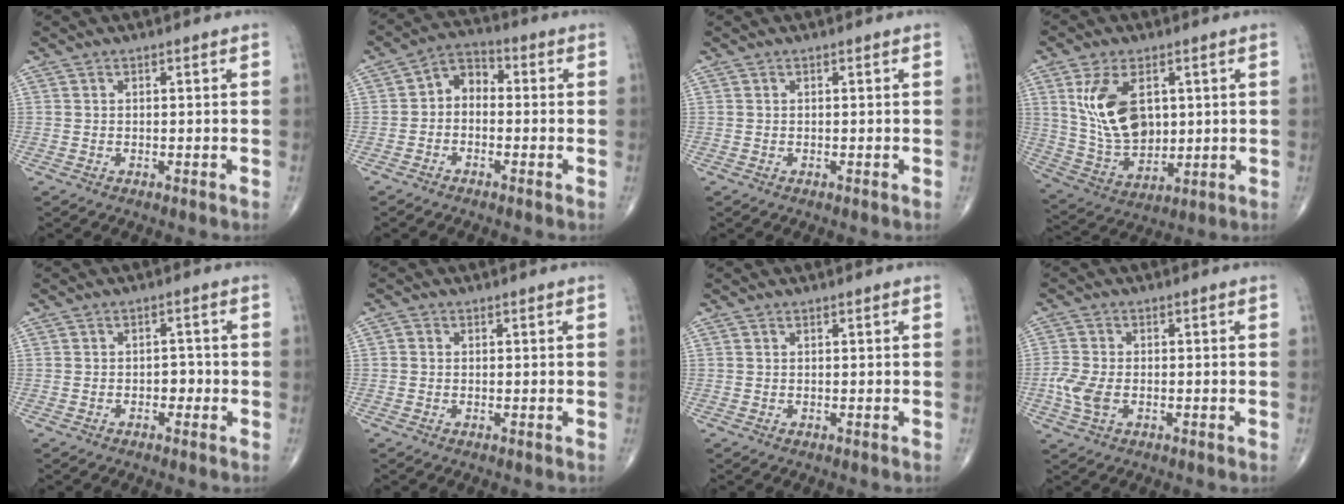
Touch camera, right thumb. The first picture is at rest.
{"total": 5.4, "force": [-0.6, 4.0, 3.6], "torque": [-0.038, 0.025, -0.030]}
{"total": 0.0}
{"total": 14.1, "force": [3.7, 8.6, 10.5], "torque": [-0.182, -0.017, 0.083]}
{"total": 2.2, "force": [-0.7, 1.6, 1.4], "torque": [-0.004, 0.007, -0.016]}
{"total": 0.9, "force": [0.0, 0.9, 0.4], "torque": [-0.003, 0.001, -0.003]}
{"total": 0.0}
{"total": 5.3, "force": [-1.3, 3.2, 4.0], "torque": [-0.102, 0.002, -0.028]}